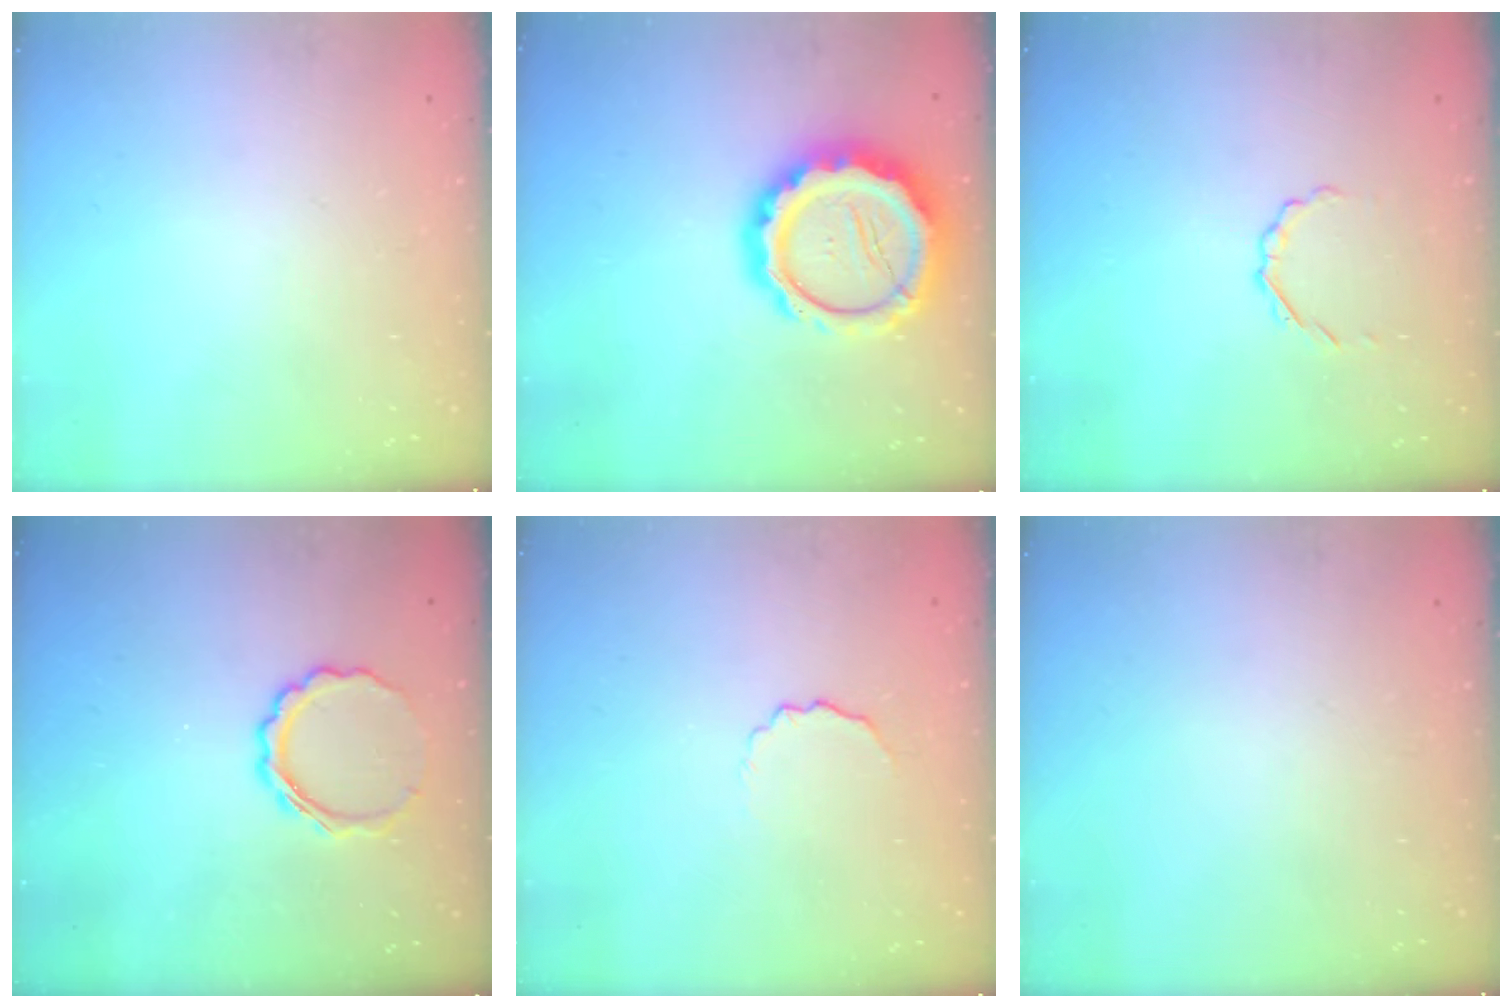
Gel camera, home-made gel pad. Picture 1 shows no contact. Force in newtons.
{"total": 16.1, "press": 15.8, "slide": 3.1}
{"total": 2.2, "press": 2.1, "slide": 0.7}
{"total": 7.8, "press": 7.7, "slide": 1.3}
{"total": 3.5, "press": 3.4, "slide": 0.7}
{"total": 0.0}